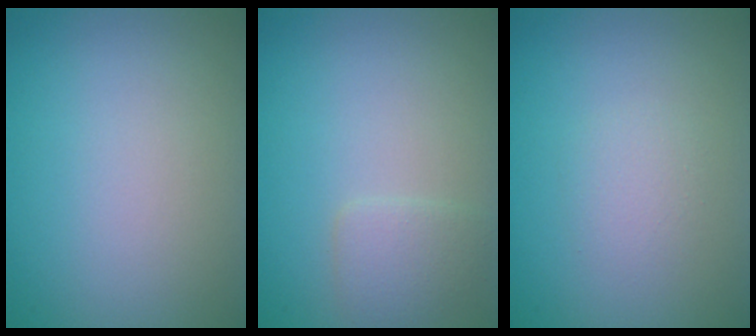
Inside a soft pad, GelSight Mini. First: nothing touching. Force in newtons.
{"total": 1.7, "press": 1.7, "slide": 0.1}
{"total": 1.2, "press": 1.2, "slide": 0.0}